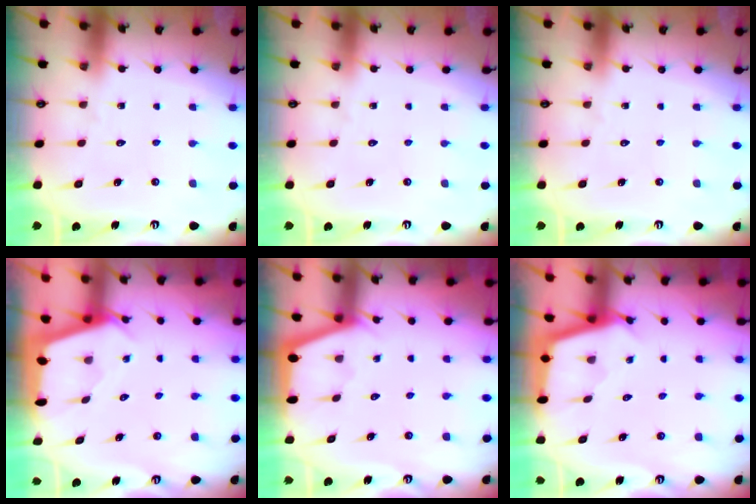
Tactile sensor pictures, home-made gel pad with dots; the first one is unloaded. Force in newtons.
{"total": 0.0}
{"total": 0.0}
{"total": 2.4, "press": 2.4, "slide": 0.3}
{"total": 1.8, "press": 1.8, "slide": 0.4}
{"total": 2.5, "press": 2.5, "slide": 0.2}